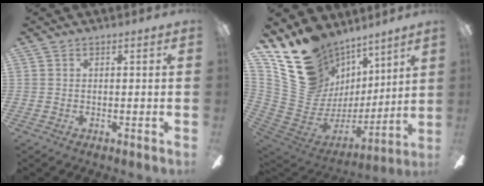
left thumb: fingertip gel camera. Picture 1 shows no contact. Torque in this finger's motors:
{"motor_torque": [3.05, 1.77, 1.00, -1.77, 0.53]}